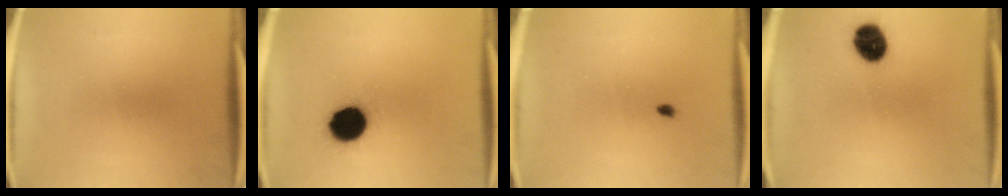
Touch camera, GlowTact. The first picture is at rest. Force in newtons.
{"total": 12.3}
{"total": 1.4}
{"total": 8.9}